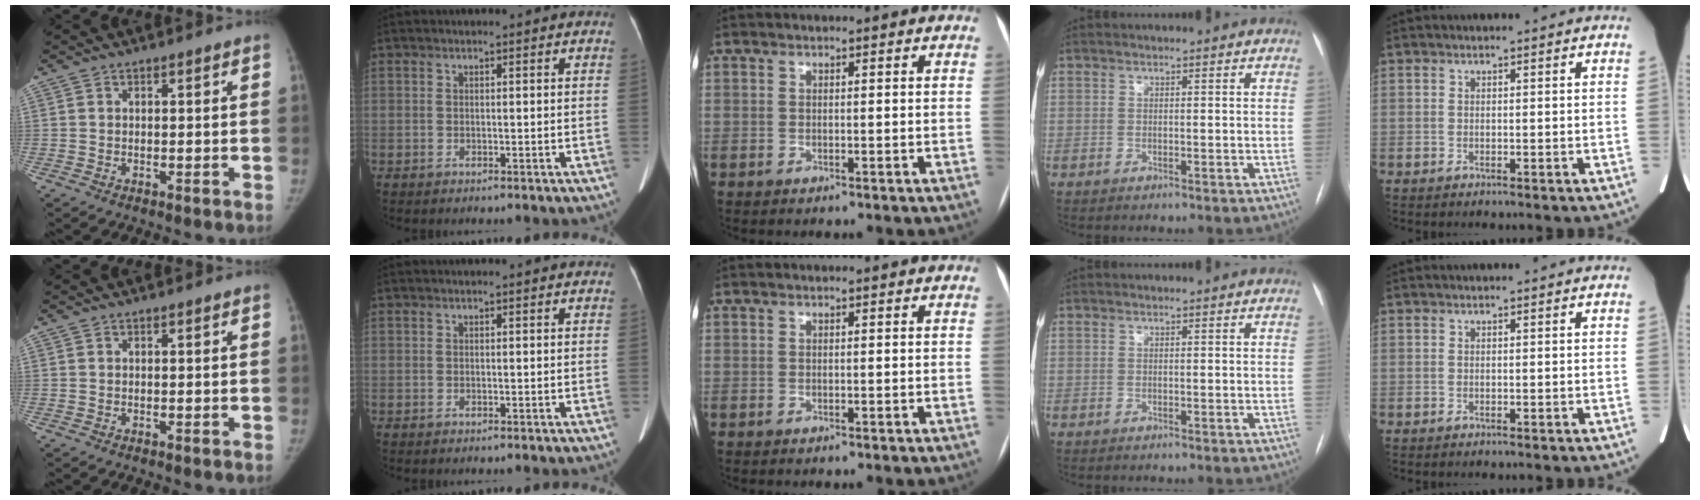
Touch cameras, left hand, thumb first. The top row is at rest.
{}